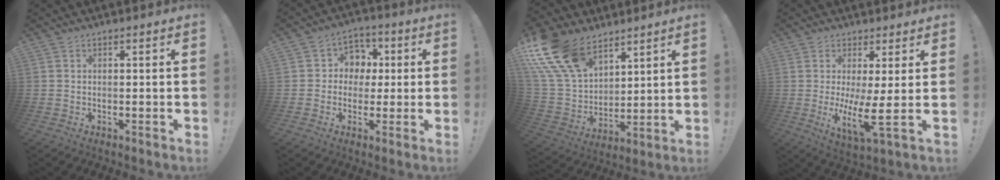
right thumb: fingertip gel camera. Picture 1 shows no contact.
{"total": 7.4, "force": [0.0, 7.1, 1.9], "torque": [-0.022, 0.007, 0.005]}
{"total": 20.2, "force": [12.8, 11.4, 10.7], "torque": [-0.235, -0.072, 0.245]}
{"total": 9.6, "force": [0.5, 0.9, 9.5], "torque": [-0.156, -0.034, 0.007]}